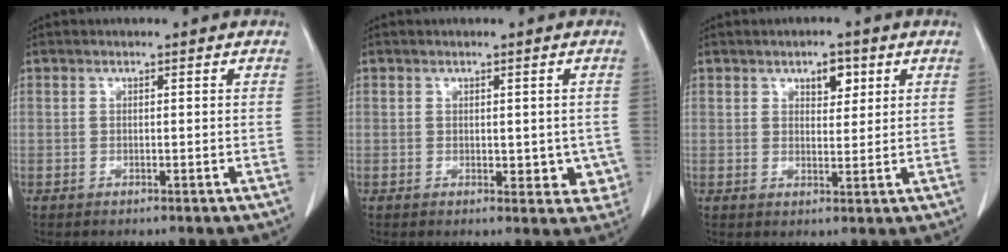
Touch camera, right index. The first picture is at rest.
{"total": 4.4, "force": [-0.3, 2.7, 3.5], "torque": [-0.014, -0.003, 0.000]}
{"total": 3.4, "force": [1.8, 1.6, 2.3], "torque": [-0.033, 0.000, 0.029]}